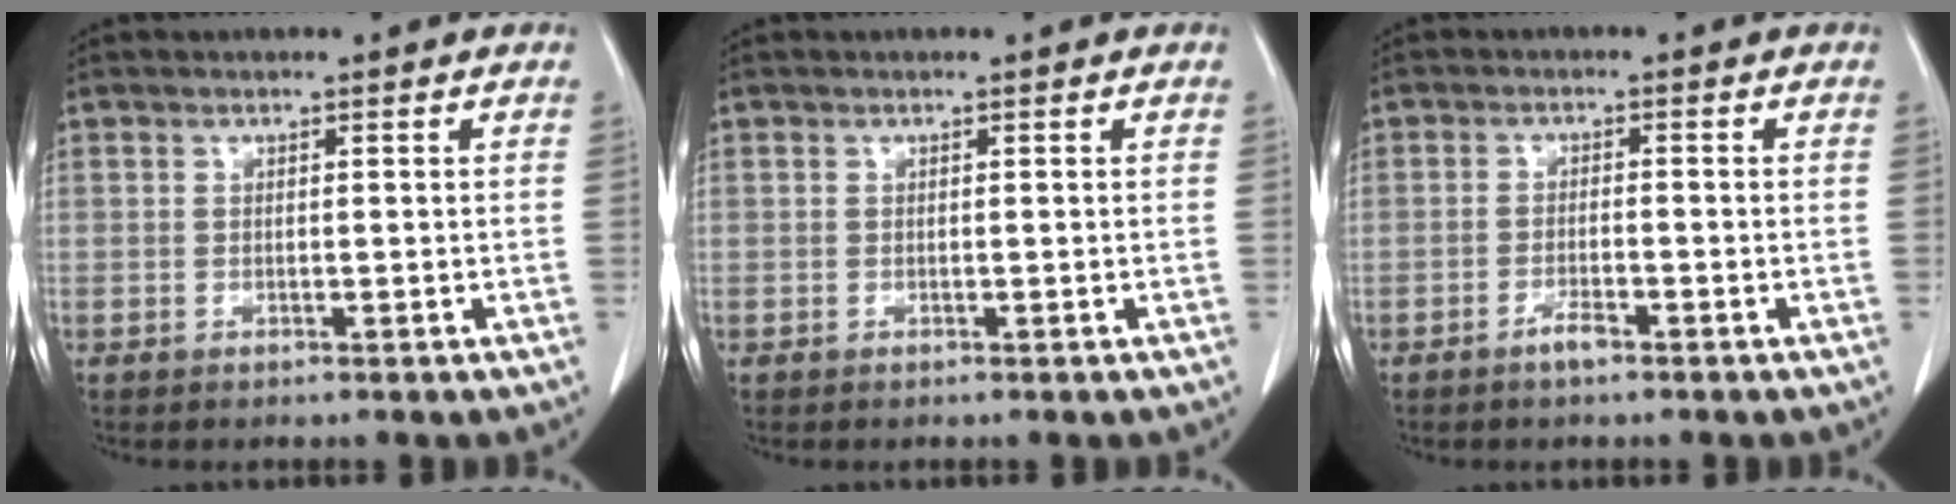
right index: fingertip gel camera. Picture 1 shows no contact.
{"total": 0.0}
{"total": 2.3, "force": [-1.6, 0.3, 1.7], "torque": [-0.031, 0.000, -0.029]}